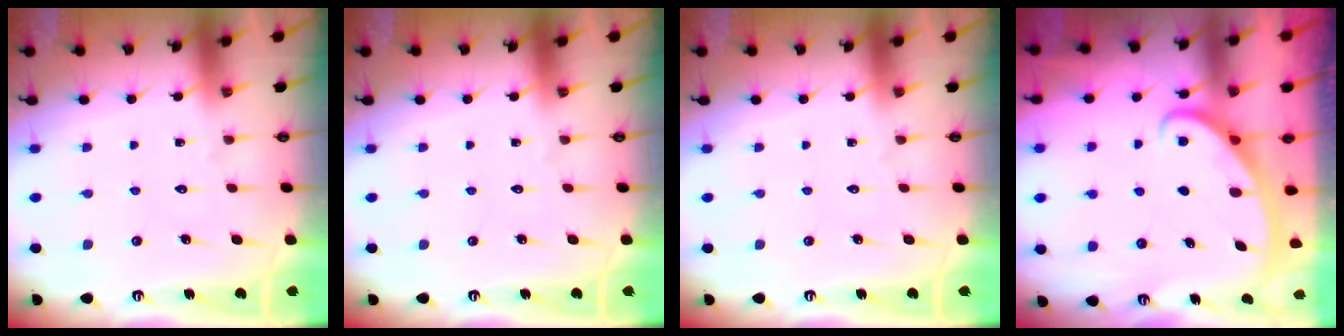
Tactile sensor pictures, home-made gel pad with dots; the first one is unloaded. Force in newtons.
{"total": 0.0}
{"total": 0.0}
{"total": 2.8, "press": 2.8, "slide": 0.4}